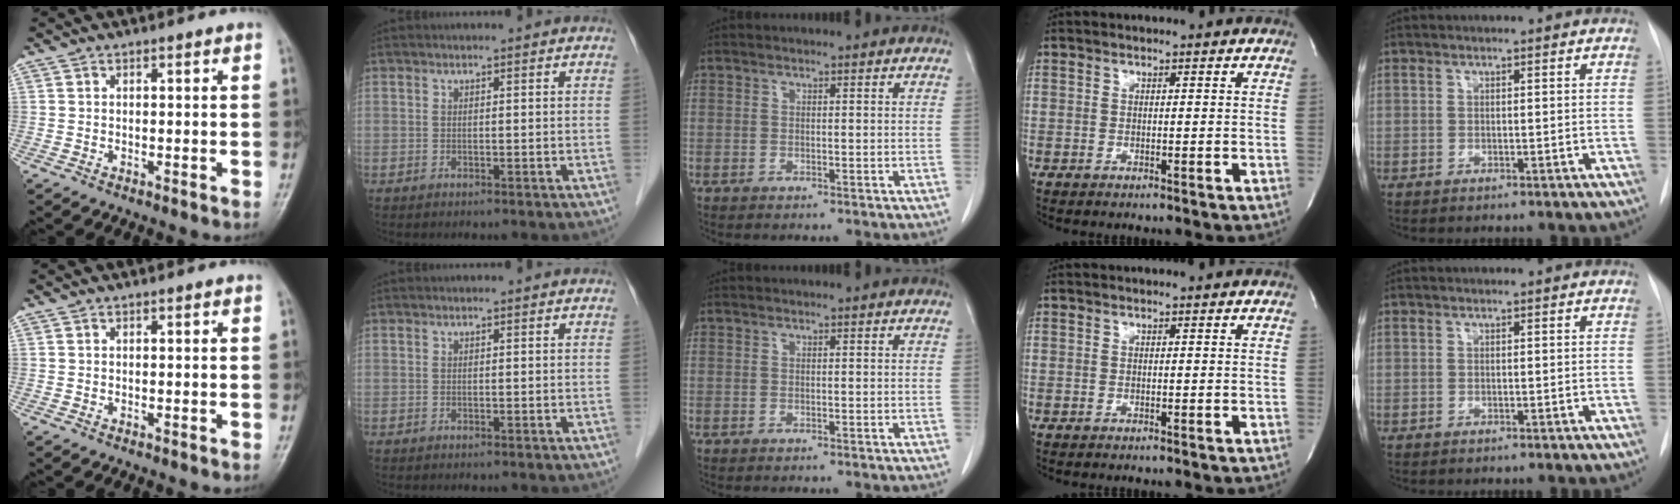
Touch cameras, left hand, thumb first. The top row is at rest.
{}